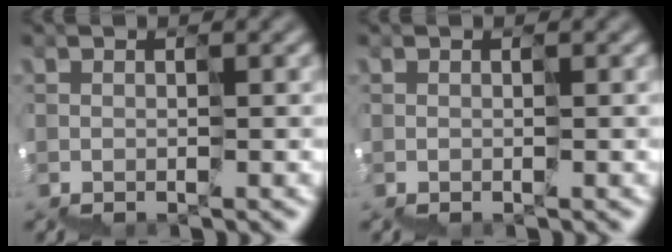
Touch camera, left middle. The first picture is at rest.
{"total": 0.0}